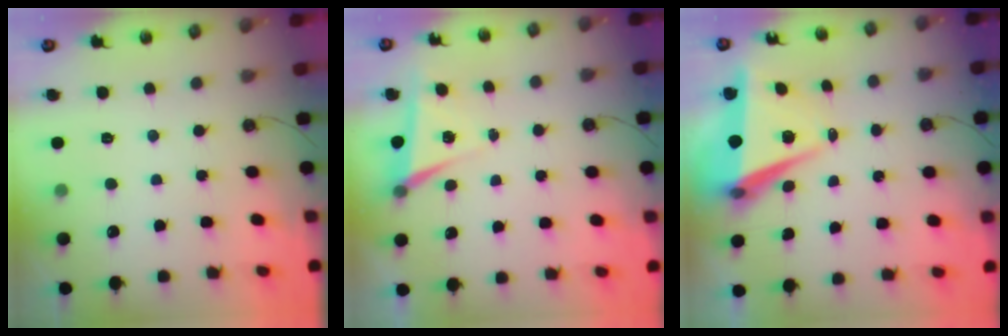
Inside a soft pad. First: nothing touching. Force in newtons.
{"total": 4.5, "press": 4.0, "slide": 2.1}
{"total": 8.5, "press": 7.4, "slide": 4.1}